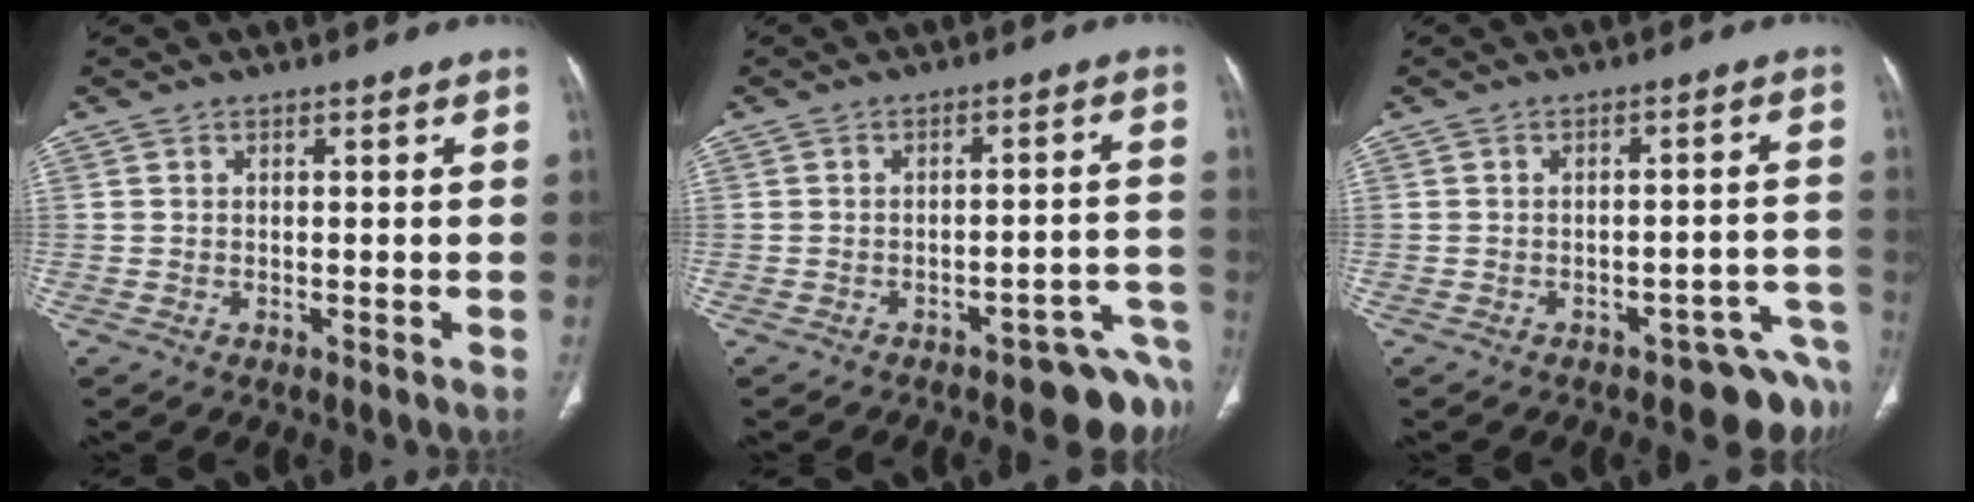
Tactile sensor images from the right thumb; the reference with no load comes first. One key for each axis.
{"total": 9.9, "fx": -7.5, "fy": 3.5, "fz": 5.5, "tx": -0.033, "ty": 0.064, "tz": -0.097}
{"total": 6.9, "fx": -5.6, "fy": 3.1, "fz": 2.7, "tx": 0.004, "ty": 0.064, "tz": -0.073}